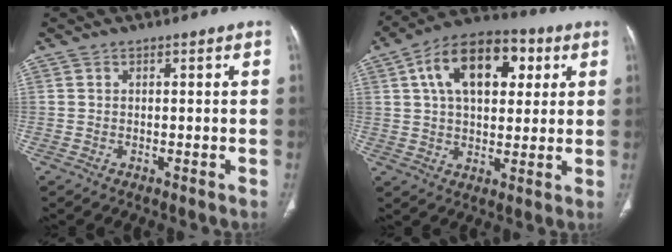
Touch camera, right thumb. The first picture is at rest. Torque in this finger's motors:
{"motor_torque": [0.79, 3.88, 1.36, 0.14, 0.12]}